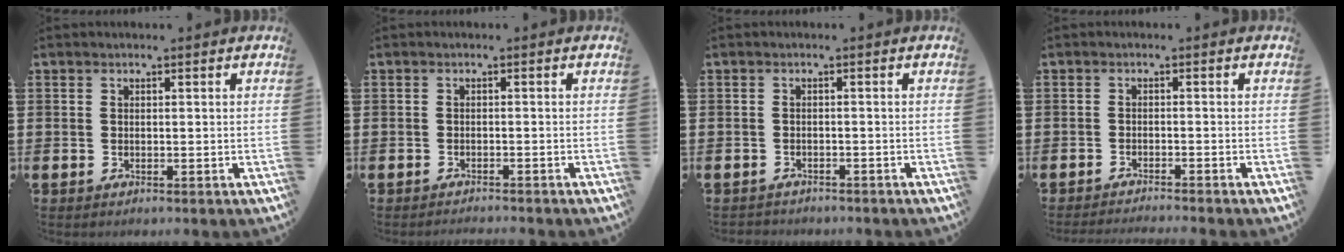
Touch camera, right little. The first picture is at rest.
{"total": 0.8, "force": [-0.8, -0.1, 0.0], "torque": [0.000, 0.000, -0.017]}
{"total": 1.0, "force": [-0.9, 0.2, -0.2], "torque": [0.000, 0.002, -0.021]}
{"total": 1.2, "force": [-1.2, -0.3, 0.1], "torque": [0.000, 0.001, -0.024]}